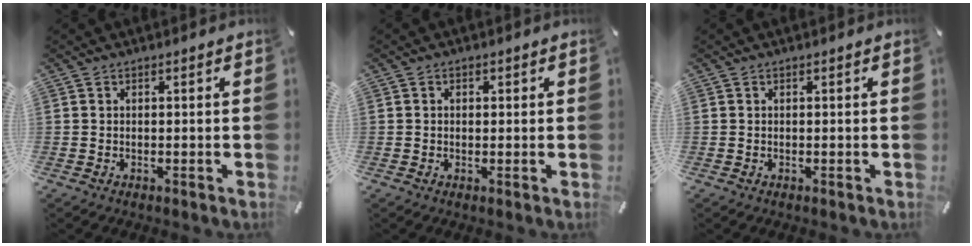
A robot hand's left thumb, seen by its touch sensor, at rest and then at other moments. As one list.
[{"total": 1.1, "force": [0.1, 1.0, 0.4], "torque": [-0.001, 0.003, -0.003]}, {"total": 0.0}]